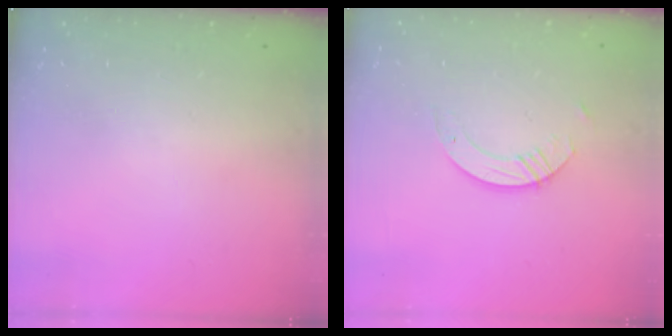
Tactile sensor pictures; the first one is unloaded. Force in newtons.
{"total": 3.8, "press": 3.7, "slide": 0.4}